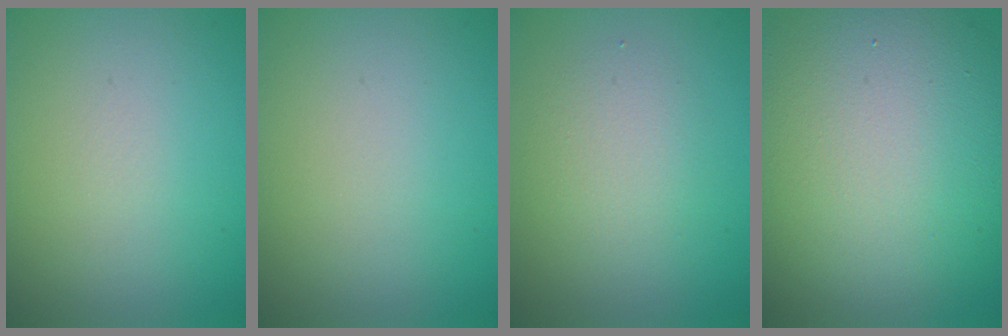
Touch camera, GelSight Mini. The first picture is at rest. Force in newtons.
{"total": 0.0}
{"total": 2.4, "press": 2.4, "slide": 0.1}
{"total": 14.5, "press": 14.5, "slide": 0.5}